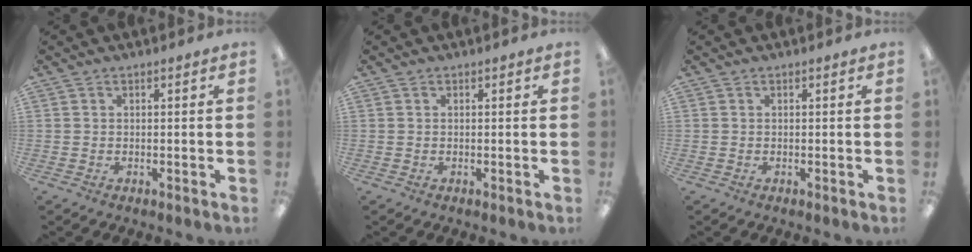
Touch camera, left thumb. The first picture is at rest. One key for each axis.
{"total": 0.0}
{"total": 0.0}